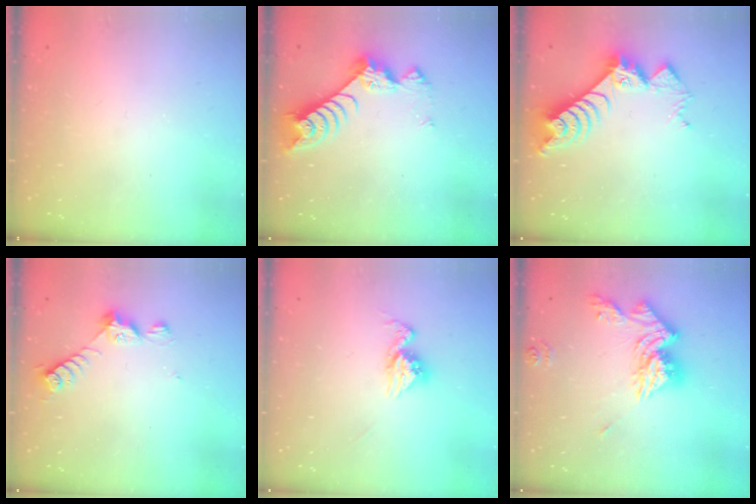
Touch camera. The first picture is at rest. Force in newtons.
{"total": 7.4, "press": 7.3, "slide": 1.0}
{"total": 9.8, "press": 9.7, "slide": 0.9}
{"total": 6.5, "press": 6.5, "slide": 0.7}
{"total": 11.1, "press": 11.0, "slide": 0.9}
{"total": 14.4, "press": 14.4, "slide": 1.5}